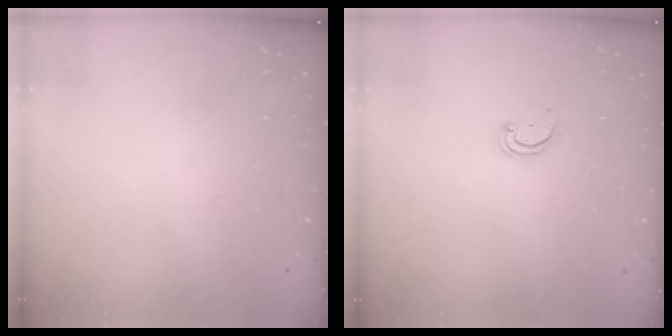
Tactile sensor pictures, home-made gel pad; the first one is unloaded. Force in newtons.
{"total": 1.8, "press": 1.8, "slide": 0.2}